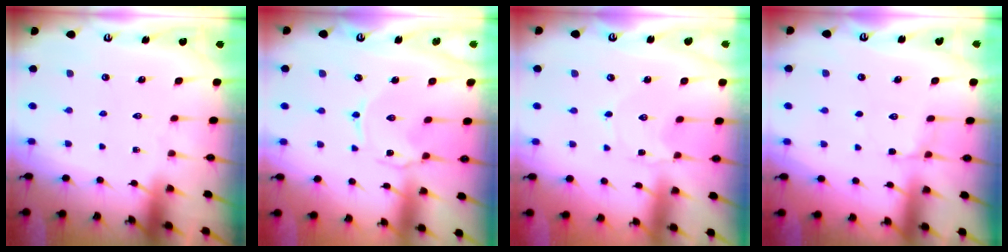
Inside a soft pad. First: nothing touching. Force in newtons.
{"total": 0.9, "press": 0.8, "slide": 0.2}
{"total": 0.6, "press": 0.6, "slide": 0.1}
{"total": 2.9, "press": 2.5, "slide": 1.5}